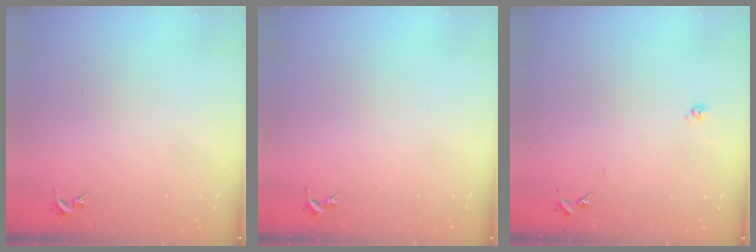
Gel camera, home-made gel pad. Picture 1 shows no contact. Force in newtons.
{"total": 0.0}
{"total": 5.9, "press": 5.9, "slide": 0.5}